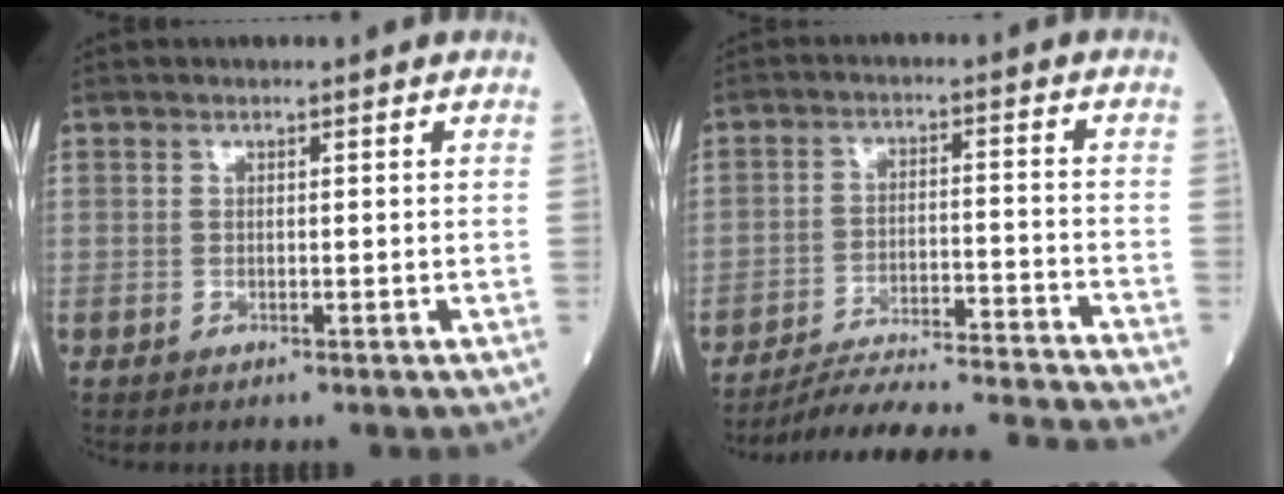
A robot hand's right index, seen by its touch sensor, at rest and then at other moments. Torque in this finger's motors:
{"motor_torque": [-0.56, -0.77, 0.06, 0.02]}